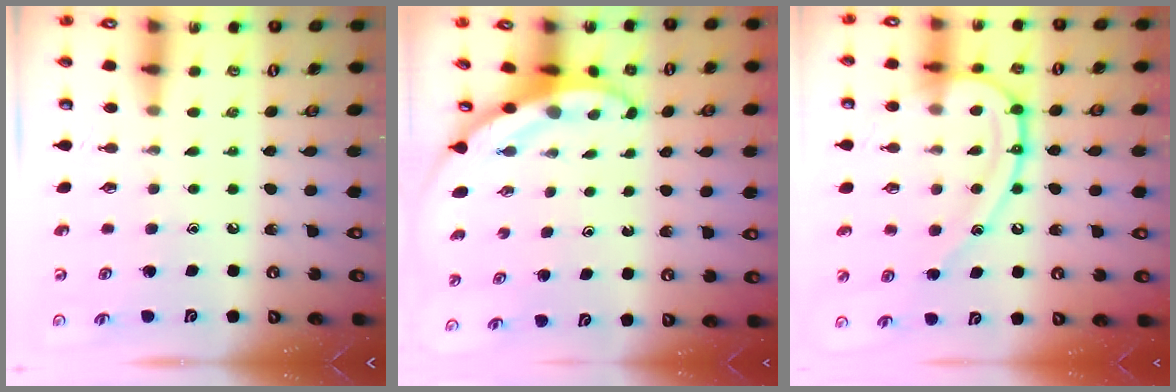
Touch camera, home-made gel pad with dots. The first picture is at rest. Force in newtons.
{"total": 3.9, "press": 3.9, "slide": 0.5}
{"total": 15.6, "press": 15.5, "slide": 1.6}